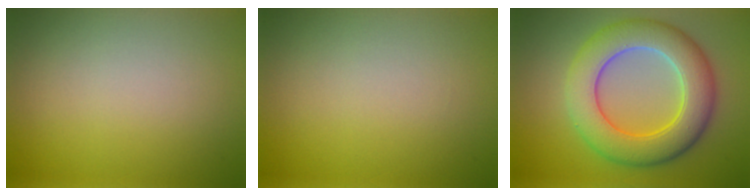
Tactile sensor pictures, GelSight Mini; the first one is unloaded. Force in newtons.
{"total": 0.0}
{"total": 8.6, "press": 8.6, "slide": 0.1}